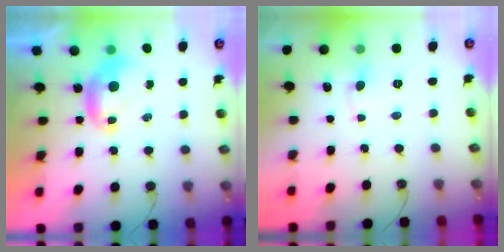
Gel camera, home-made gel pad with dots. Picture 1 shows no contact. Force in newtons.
{"total": 1.8, "press": 1.7, "slide": 0.7}